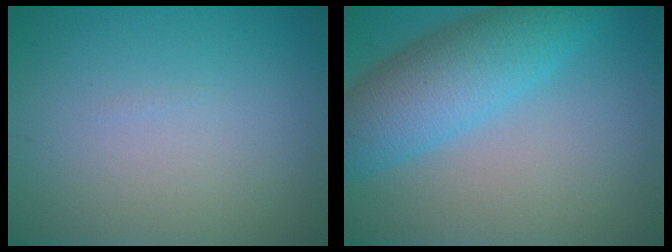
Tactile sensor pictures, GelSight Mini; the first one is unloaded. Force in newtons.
{"total": 7.4, "press": 7.4, "slide": 0.2}